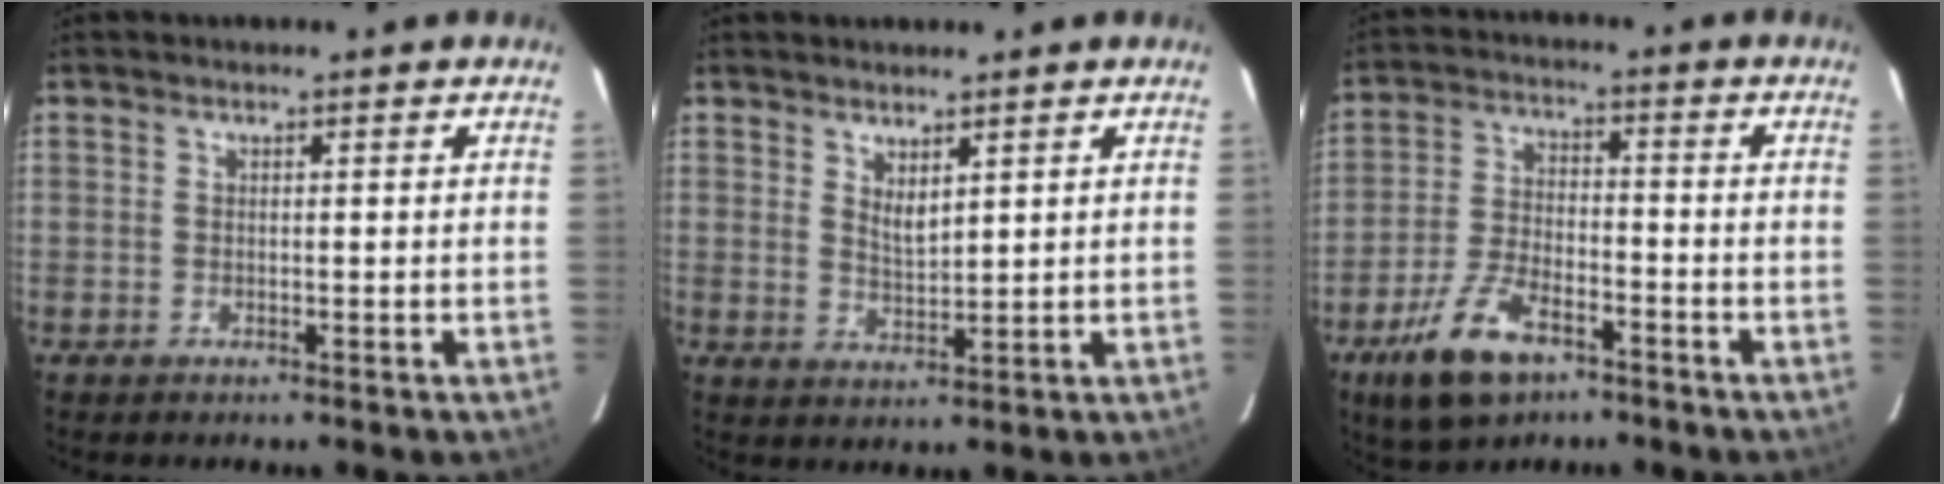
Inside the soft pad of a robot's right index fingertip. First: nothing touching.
{"total": 3.2, "force": [2.2, 1.0, 2.2], "torque": [-0.036, -0.006, 0.038]}
{"total": 11.9, "force": [-7.3, 5.4, 7.7], "torque": [-0.174, -0.013, -0.135]}